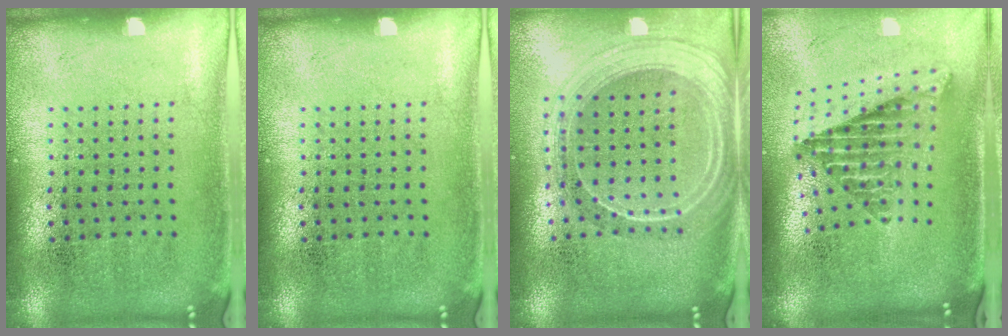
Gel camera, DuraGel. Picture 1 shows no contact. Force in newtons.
{"total": 0.0}
{"total": 2.3, "press": 2.0, "slide": 1.2}
{"total": 2.4, "press": 1.6, "slide": 1.9}